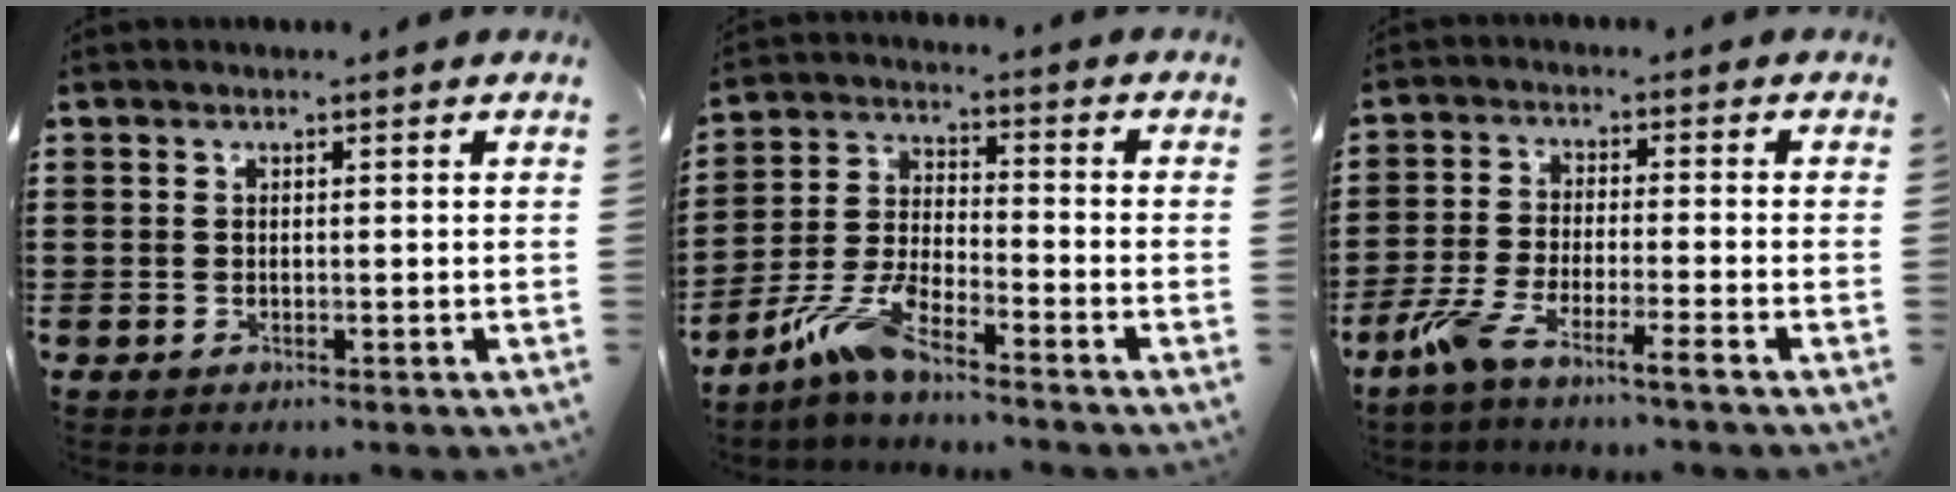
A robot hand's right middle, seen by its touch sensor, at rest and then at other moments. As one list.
[{"total": 7.6, "force": [-5.9, 1.0, 4.6], "torque": [-0.122, -0.014, -0.122]}, {"total": 5.7, "force": [-4.4, 0.0, 3.6], "torque": [-0.094, -0.020, -0.090]}]